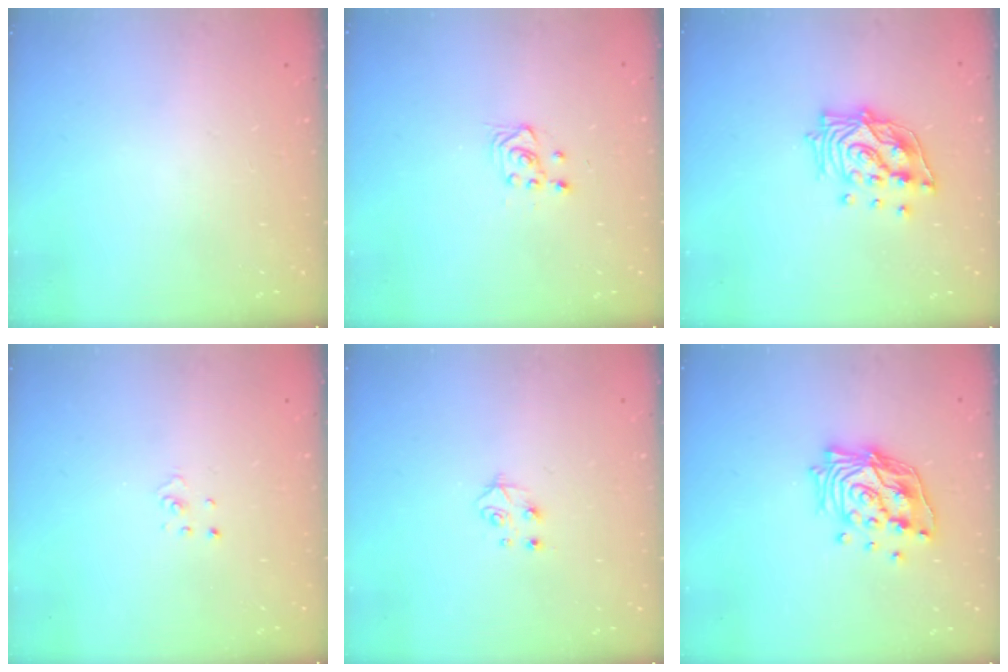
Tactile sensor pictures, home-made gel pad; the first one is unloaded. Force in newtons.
{"total": 3.0, "press": 2.8, "slide": 1.0}
{"total": 14.5, "press": 14.4, "slide": 1.6}
{"total": 1.1, "press": 1.1, "slide": 0.1}
{"total": 5.0, "press": 4.9, "slide": 0.5}
{"total": 16.0, "press": 15.8, "slide": 2.3}